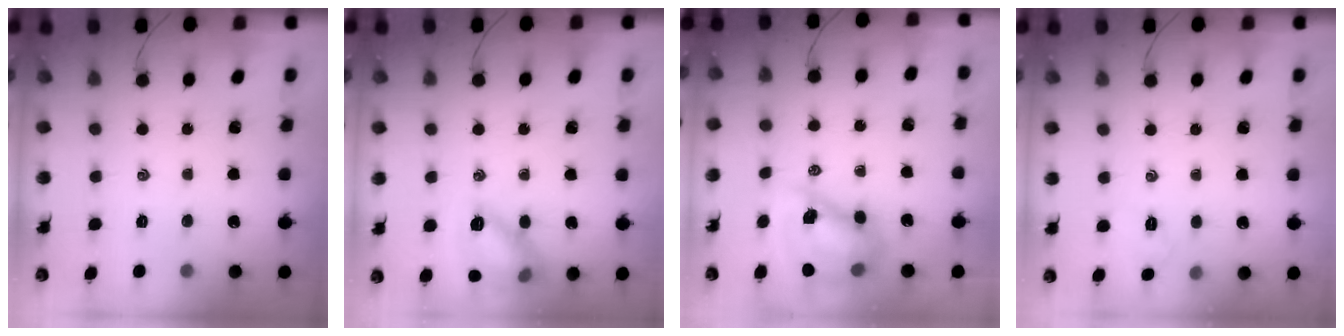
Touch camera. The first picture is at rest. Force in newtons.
{"total": 11.9, "press": 11.9, "slide": 0.3}
{"total": 10.7, "press": 10.3, "slide": 2.8}
{"total": 4.7, "press": 4.6, "slide": 1.1}